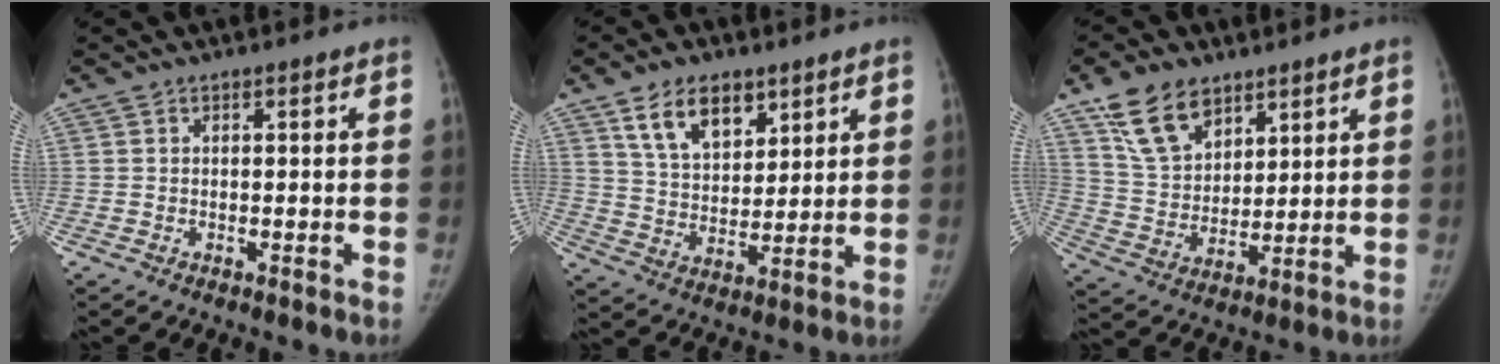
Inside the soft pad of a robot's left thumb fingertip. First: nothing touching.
{"total": 11.0, "force": [6.4, 6.4, 6.3], "torque": [-0.083, -0.036, 0.120]}
{"total": 12.5, "force": [7.9, 7.4, 6.2], "torque": [-0.092, -0.033, 0.156]}